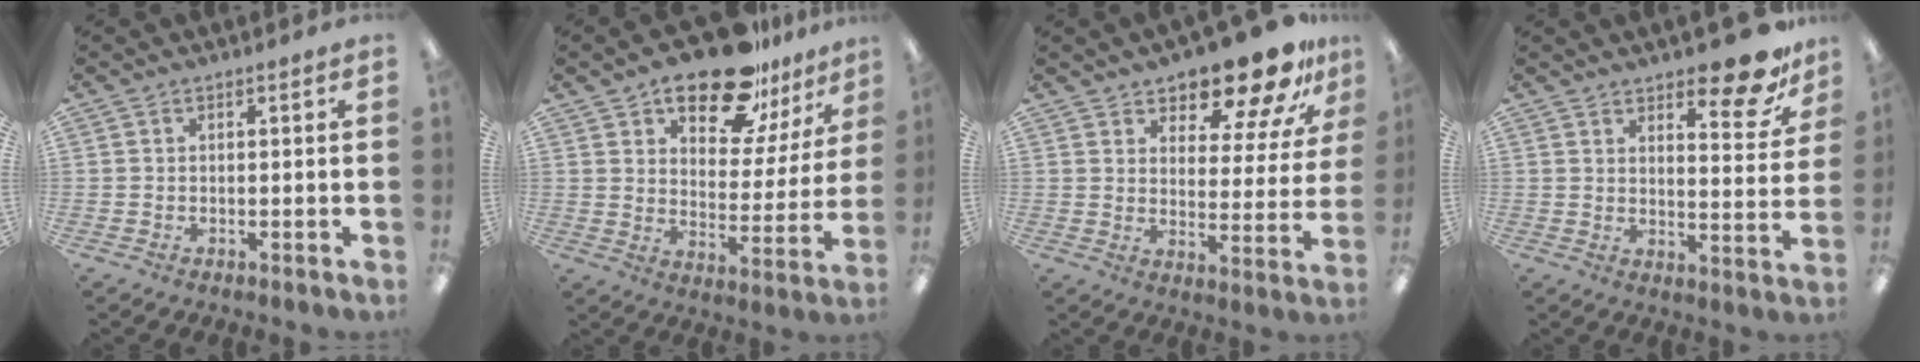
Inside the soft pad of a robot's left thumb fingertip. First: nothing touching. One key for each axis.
{"total": 18.2, "fx": 14.0, "fy": 7.8, "fz": 8.8, "tx": -0.140, "ty": -0.086, "tz": 0.242}
{"total": 15.1, "fx": 12.7, "fy": 5.2, "fz": 6.2, "tx": -0.101, "ty": -0.097, "tz": 0.219}
{"total": 11.8, "fx": 9.4, "fy": 3.6, "fz": 6.1, "tx": -0.059, "ty": -0.074, "tz": 0.159}